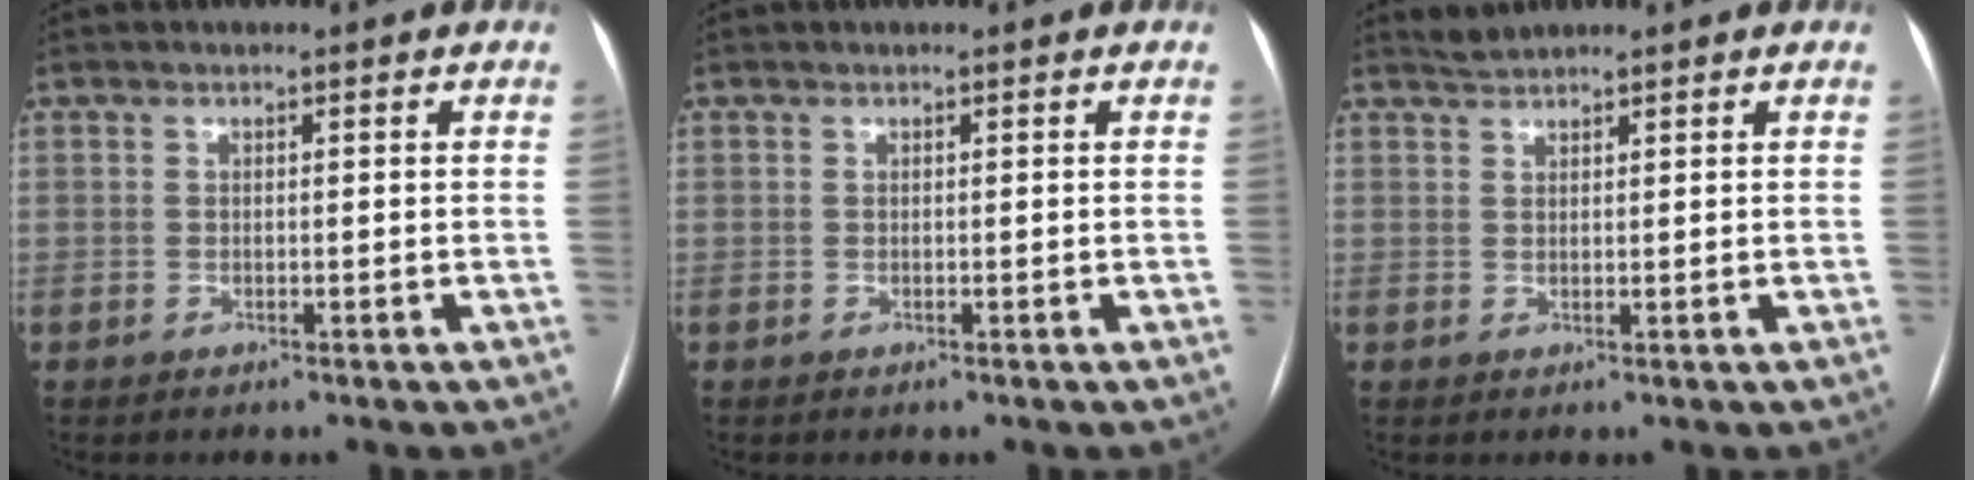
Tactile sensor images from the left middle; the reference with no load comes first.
{"total": 0.0}
{"total": 1.4, "force": [1.4, -0.2, -0.2], "torque": [-0.001, 0.005, 0.032]}